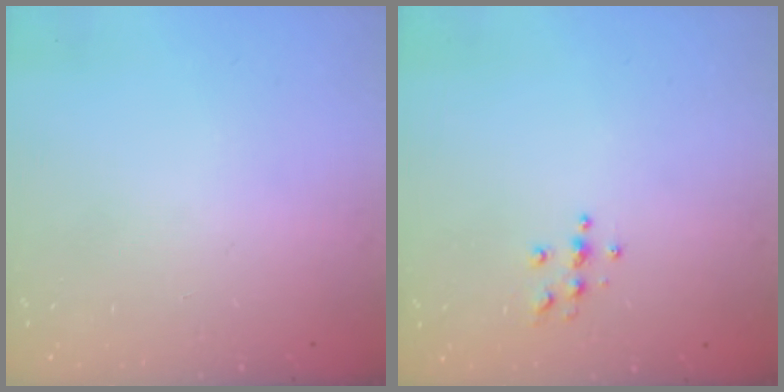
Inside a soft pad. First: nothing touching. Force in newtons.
{"total": 3.9, "press": 3.8, "slide": 0.4}